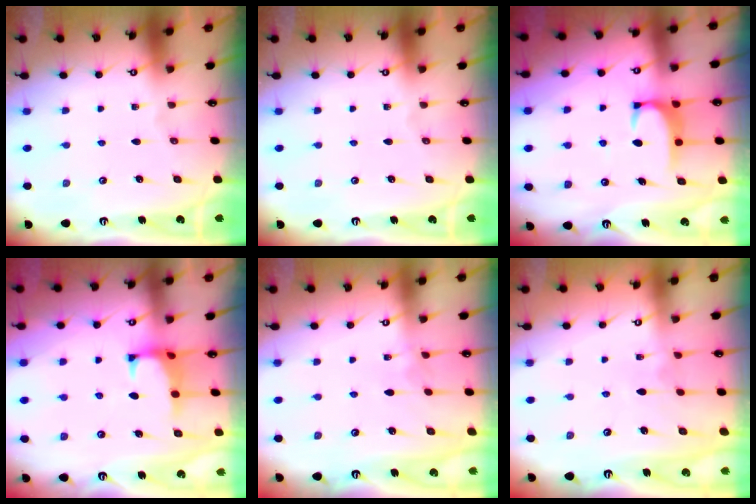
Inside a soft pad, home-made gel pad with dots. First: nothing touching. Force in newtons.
{"total": 0.0}
{"total": 2.0, "press": 1.9, "slide": 0.5}
{"total": 1.6, "press": 1.5, "slide": 0.6}
{"total": 3.0, "press": 3.0, "slide": 0.3}
{"total": 2.9, "press": 2.8, "slide": 0.5}